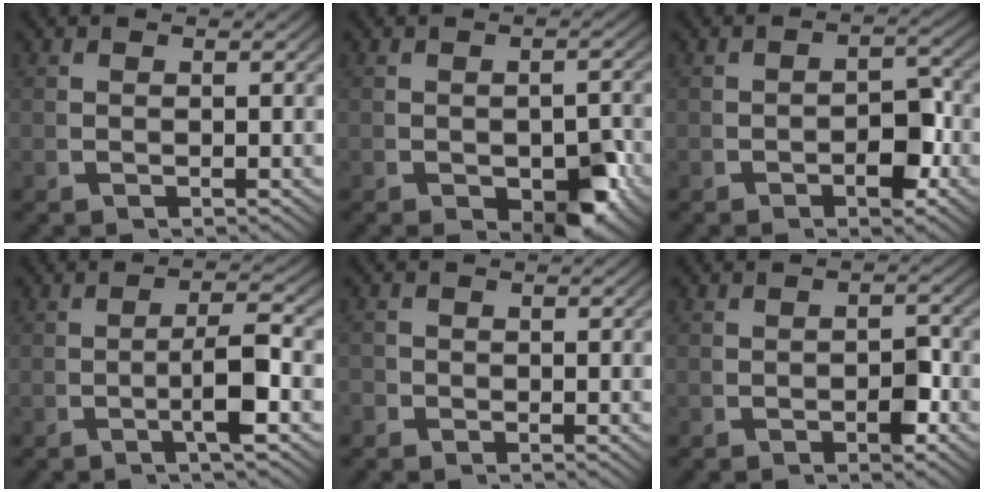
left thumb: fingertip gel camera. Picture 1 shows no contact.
{"total": 5.6, "force": [-1.8, 3.0, 4.3], "torque": [-0.060, -0.029, -0.015]}
{"total": 3.5, "force": [-1.0, 1.8, 2.8], "torque": [-0.043, -0.010, -0.012]}
{"total": 4.2, "force": [-0.6, 0.8, 4.1], "torque": [-0.074, 0.000, -0.013]}
{"total": 0.9, "force": [-0.6, 0.7, -0.1], "torque": [0.002, -0.007, -0.014]}
{"total": 2.2, "force": [-0.8, 1.1, 1.7], "torque": [-0.025, -0.009, -0.012]}